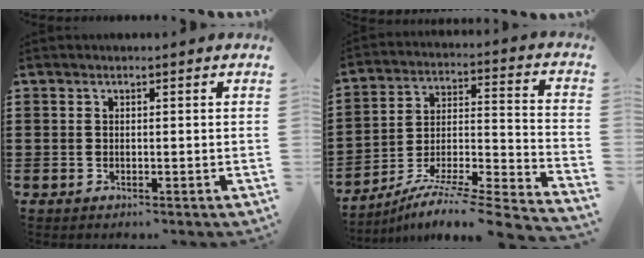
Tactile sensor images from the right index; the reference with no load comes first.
{"total": 7.1, "force": [-6.0, 0.1, 3.8], "torque": [-0.061, -0.007, -0.122]}